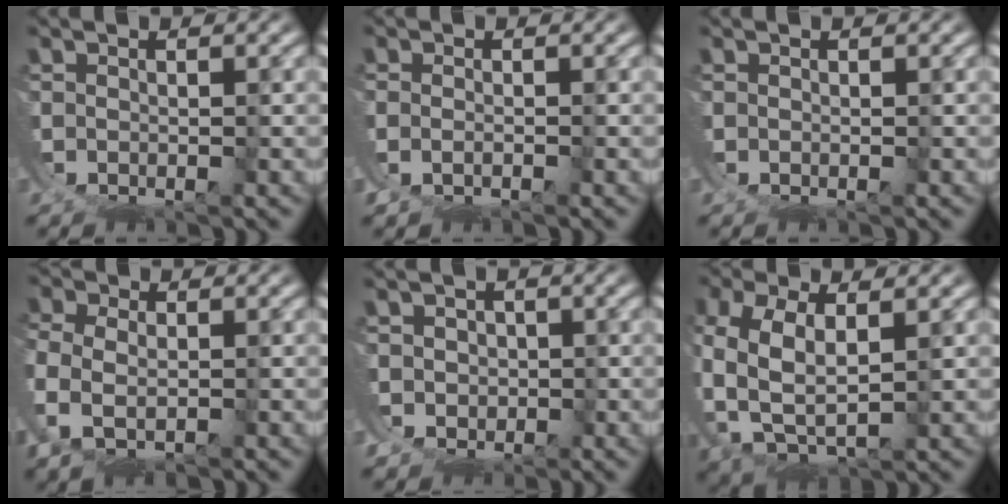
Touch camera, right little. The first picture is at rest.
{"total": 1.5, "force": [-0.6, 1.2, 0.7], "torque": [-0.024, -0.010, -0.005]}
{"total": 0.0}
{"total": 3.2, "force": [0.8, 2.2, 2.1], "torque": [-0.072, -0.008, 0.018]}
{"total": 1.7, "force": [1.5, 0.6, -0.6], "torque": [0.009, -0.010, 0.036]}
{"total": 5.5, "force": [2.0, 3.7, 3.6], "torque": [-0.120, -0.023, 0.045]}